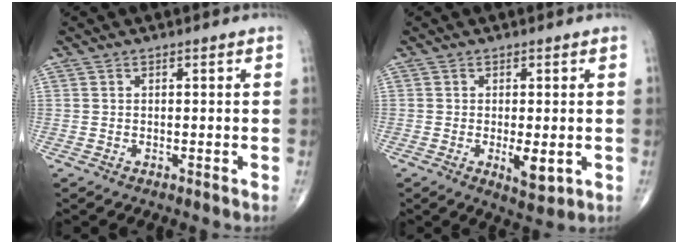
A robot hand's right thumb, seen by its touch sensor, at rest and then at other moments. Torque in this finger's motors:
{"motor_torque": [2.62, 2.39, 1.93, -0.84, 0.58]}